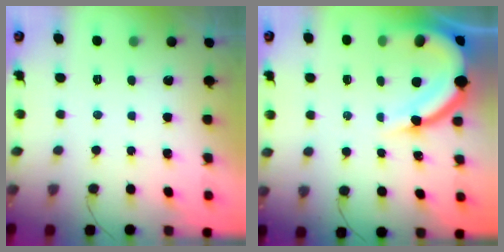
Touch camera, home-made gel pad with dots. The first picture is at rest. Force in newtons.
{"total": 13.6, "press": 13.5, "slide": 1.8}